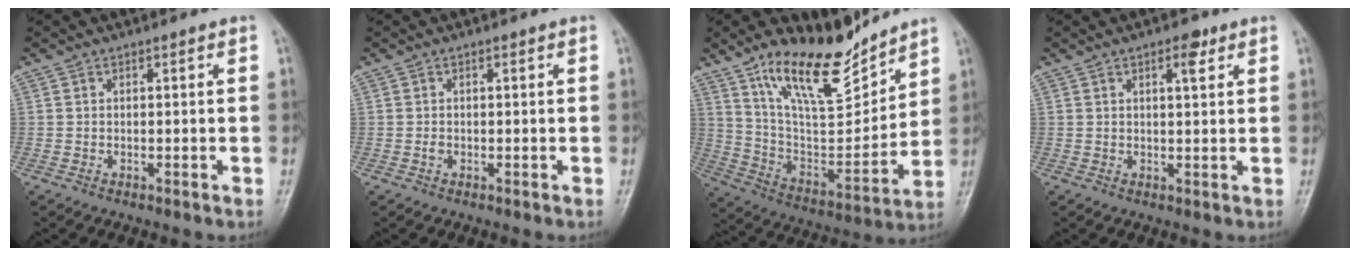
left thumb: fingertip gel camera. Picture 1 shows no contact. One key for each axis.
{"total": 0.8, "fx": -0.1, "fy": 0.5, "fz": 0.5, "tx": -0.007, "ty": 0.000, "tz": -0.002}
{"total": 17.8, "fx": 13.5, "fy": 5.9, "fz": 9.9, "tx": -0.125, "ty": -0.085, "tz": 0.249}
{"total": 3.2, "fx": 1.7, "fy": 1.2, "fz": 2.4, "tx": -0.029, "ty": -0.006, "tz": 0.025}